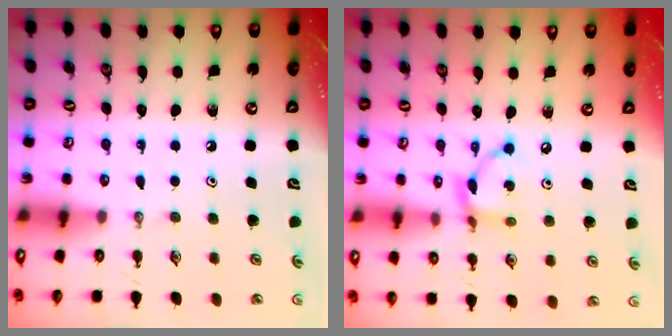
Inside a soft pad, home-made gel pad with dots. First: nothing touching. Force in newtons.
{"total": 8.0, "press": 8.0, "slide": 0.3}